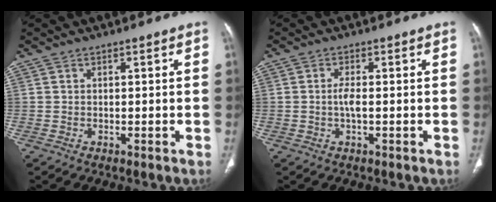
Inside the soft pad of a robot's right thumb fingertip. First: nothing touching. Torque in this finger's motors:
{"motor_torque": [0.97, 0.27, 0.43, -0.71, -0.02]}